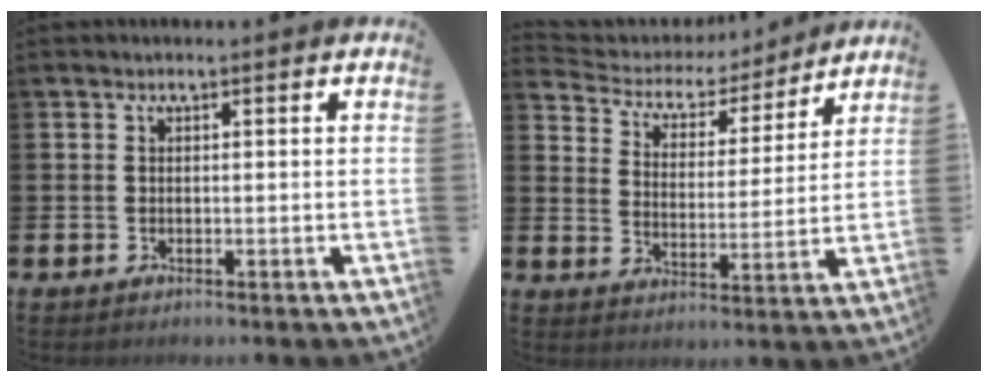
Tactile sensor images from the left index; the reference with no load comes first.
{"total": 5.1, "force": [4.5, 2.4, 0.7], "torque": [-0.043, -0.037, 0.069]}